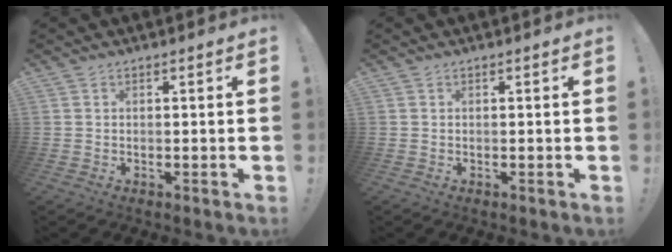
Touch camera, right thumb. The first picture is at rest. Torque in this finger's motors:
{"motor_torque": [0.02, 0.00, 0.02, 0.00, 0.03]}